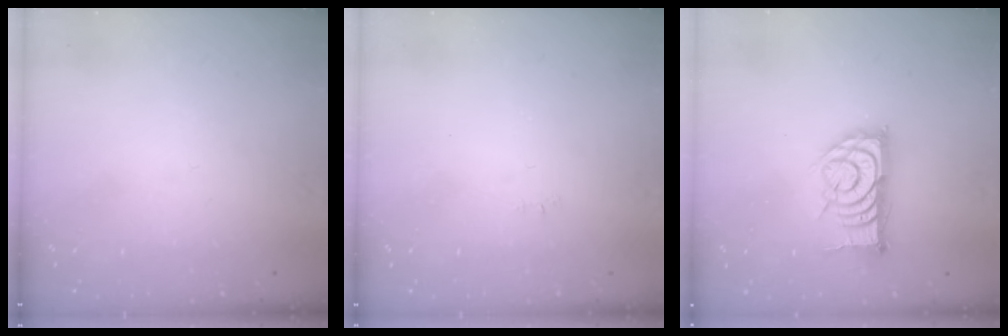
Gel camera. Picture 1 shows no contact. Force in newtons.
{"total": 2.5, "press": 2.5, "slide": 0.3}
{"total": 13.9, "press": 13.9, "slide": 0.6}